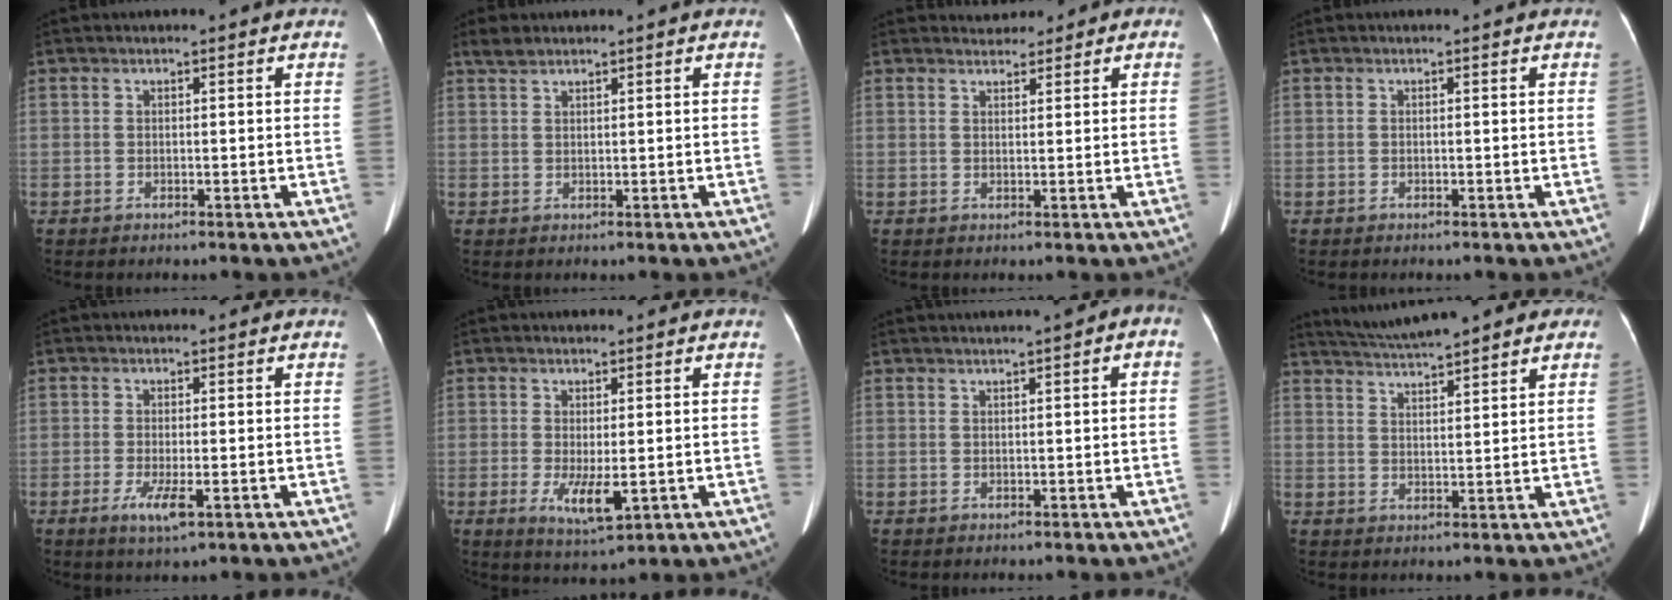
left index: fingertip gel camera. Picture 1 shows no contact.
{"total": 1.9, "force": [1.7, 0.4, 0.7], "torque": [-0.019, 0.015, 0.038]}
{"total": 2.7, "force": [2.2, 1.5, 0.4], "torque": [-0.004, 0.016, 0.028]}
{"total": 0.0}
{"total": 3.4, "force": [-1.2, 0.7, 3.1], "torque": [-0.058, -0.007, -0.016]}
{"total": 5.0, "force": [-0.5, 1.4, 4.7], "torque": [-0.087, -0.014, 0.000]}
{"total": 3.3, "force": [1.3, 0.7, 3.0], "torque": [-0.040, 0.019, 0.015]}
{"total": 10.6, "force": [9.2, 1.8, 4.9], "torque": [-0.077, 0.029, 0.135]}